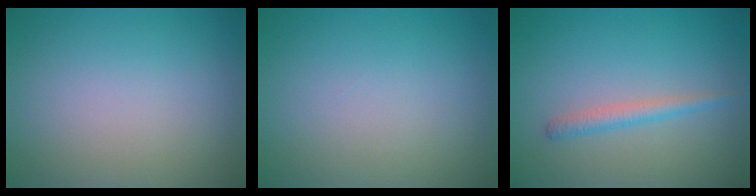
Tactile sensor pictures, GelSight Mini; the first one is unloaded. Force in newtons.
{"total": 0.0}
{"total": 1.7, "press": 1.7, "slide": 0.0}